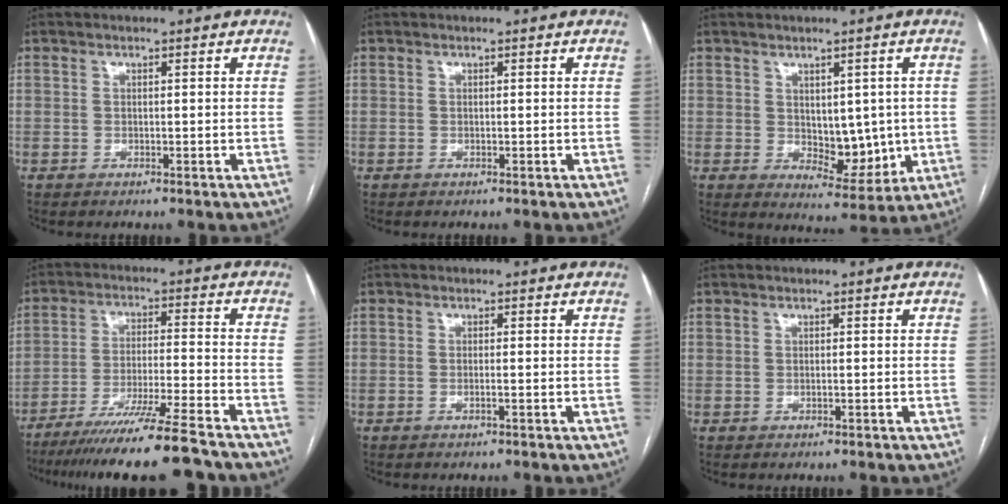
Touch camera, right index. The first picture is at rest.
{"total": 0.0}
{"total": 7.4, "force": [0.1, 4.1, 6.2], "torque": [-0.075, -0.004, 0.020]}
{"total": 16.2, "force": [-13.2, -0.6, 9.3], "torque": [-0.152, -0.036, -0.214]}
{"total": 0.6, "force": [-0.2, 0.0, 0.6], "torque": [-0.012, 0.000, -0.003]}
{"total": 0.0}